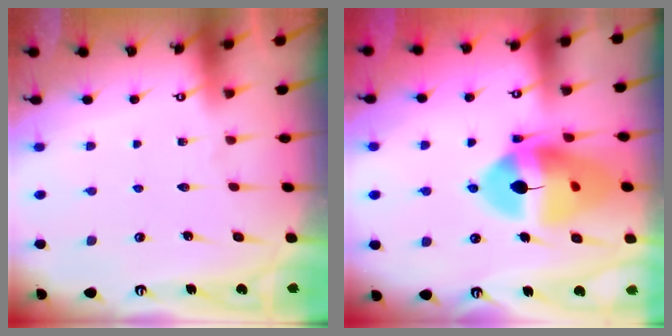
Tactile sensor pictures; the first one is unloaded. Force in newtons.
{"total": 17.3, "press": 17.2, "slide": 1.7}